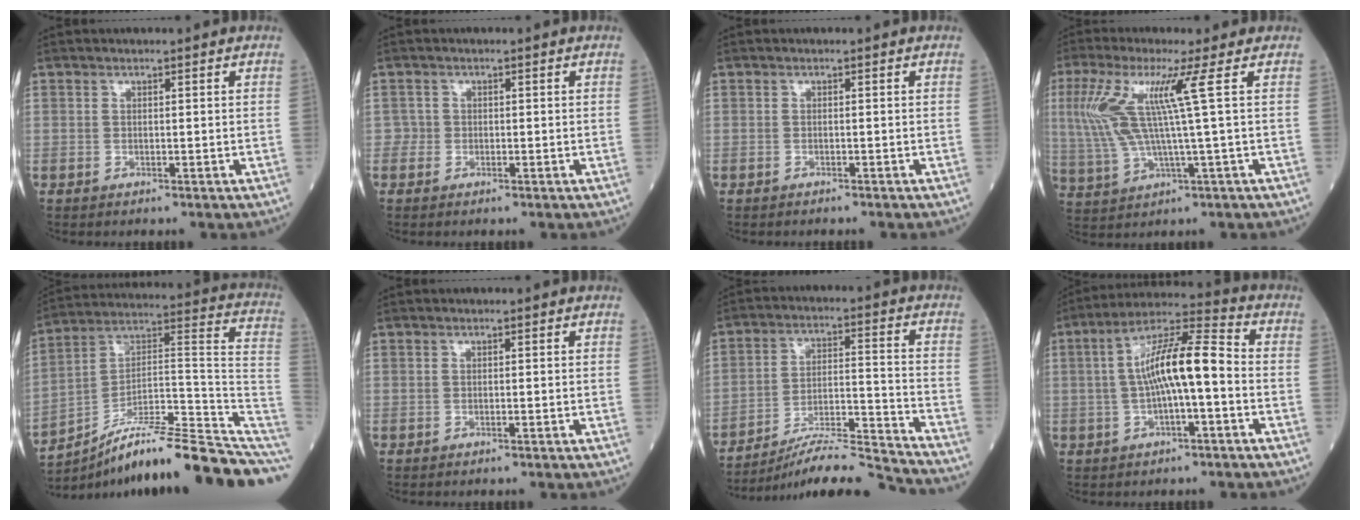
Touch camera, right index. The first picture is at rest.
{"total": 1.0, "force": [-0.1, 0.9, -0.2], "torque": [0.009, 0.007, -0.005]}
{"total": 0.9, "force": [-0.8, 0.1, 0.3], "torque": [-0.007, -0.001, -0.011]}
{"total": 9.7, "force": [2.7, -0.8, 9.3], "torque": [-0.217, 0.012, 0.061]}
{"total": 20.8, "force": [-15.8, 2.2, 13.4], "torque": [-0.131, 0.059, -0.244]}
{"total": 0.0}
{"total": 15.1, "force": [-14.2, -1.3, 4.7], "torque": [-0.073, 0.011, -0.238]}
{"total": 11.3, "force": [-0.6, 2.0, 11.1], "torque": [-0.205, 0.029, -0.015]}